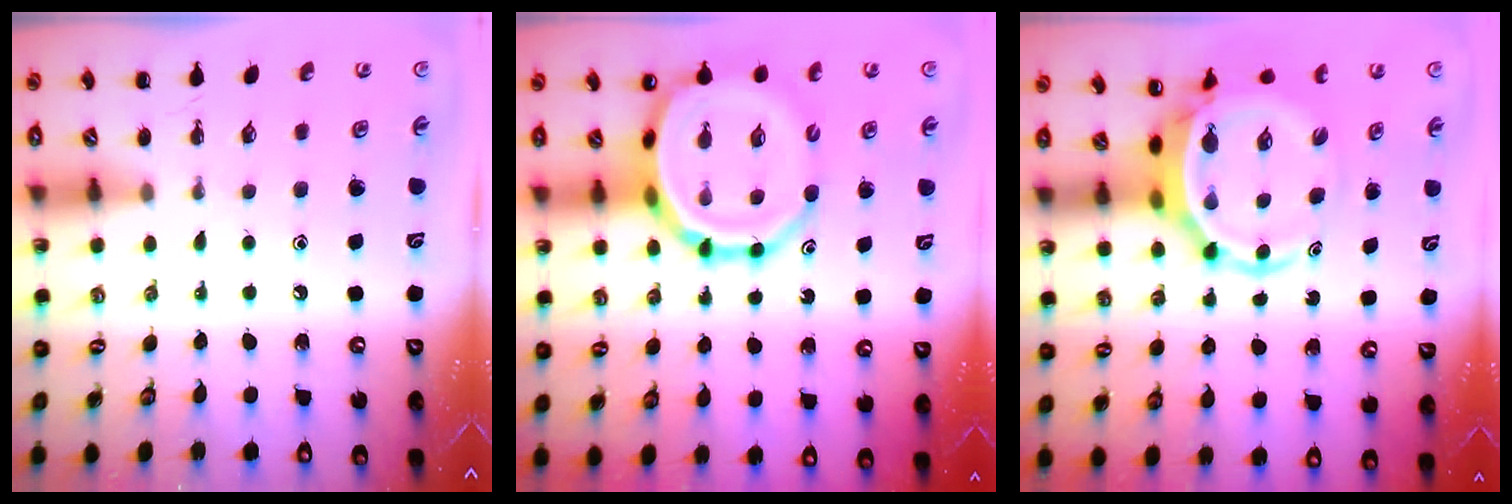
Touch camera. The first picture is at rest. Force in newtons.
{"total": 15.9, "press": 15.4, "slide": 3.9}
{"total": 5.7, "press": 5.5, "slide": 1.5}